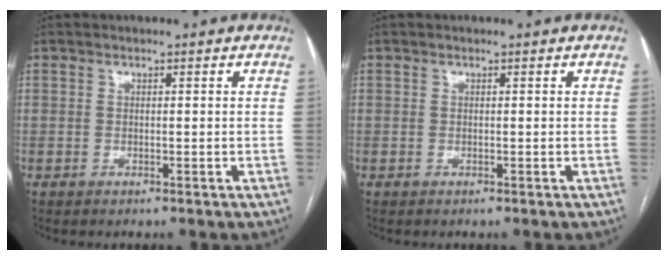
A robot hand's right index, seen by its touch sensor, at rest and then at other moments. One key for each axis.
{"total": 0.0}